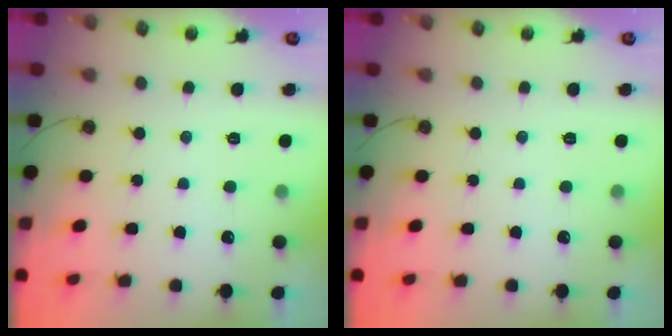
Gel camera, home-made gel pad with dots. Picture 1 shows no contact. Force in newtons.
{"total": 0.0}